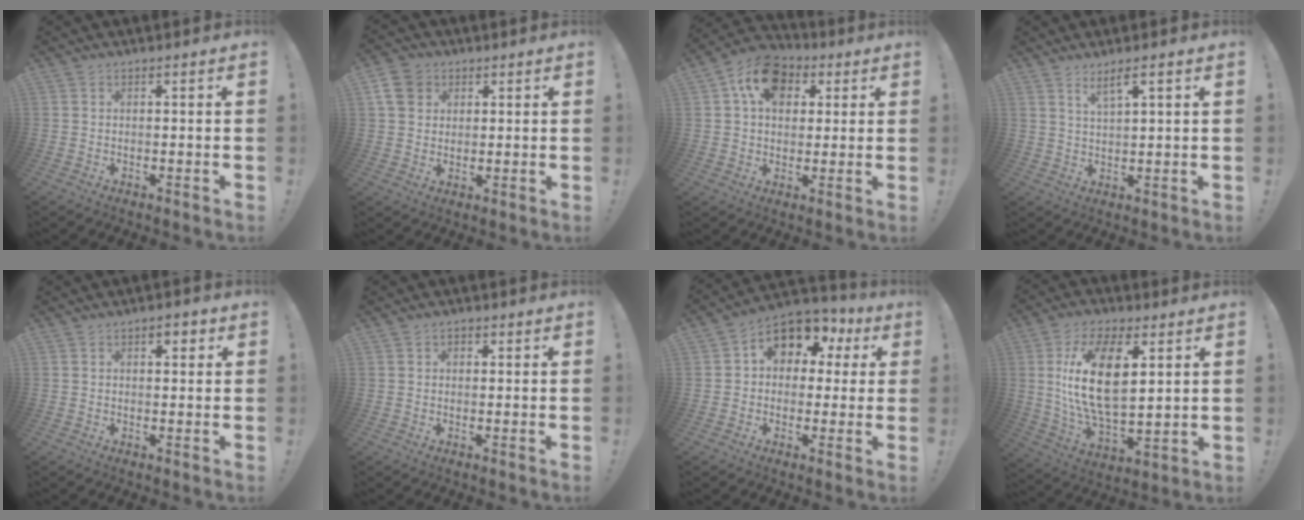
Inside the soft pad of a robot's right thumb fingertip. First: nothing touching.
{"total": 7.6, "force": [3.1, 6.2, 3.0], "torque": [-0.048, -0.008, 0.065]}
{"total": 12.5, "force": [4.8, 8.9, 7.4], "torque": [-0.129, -0.001, 0.094]}
{"total": 4.7, "force": [3.0, 0.2, 3.6], "torque": [-0.064, -0.010, 0.048]}
{"total": 2.7, "force": [1.0, 1.5, 2.0], "torque": [-0.025, 0.001, 0.013]}
{"total": 1.0, "force": [0.4, 0.9, 0.4], "torque": [-0.002, 0.000, 0.007]}
{"total": 10.1, "force": [4.6, 7.2, 5.4], "torque": [-0.077, -0.032, 0.086]}
{"total": 19.7, "force": [4.9, 10.0, 16.2], "torque": [-0.320, -0.018, 0.076]}